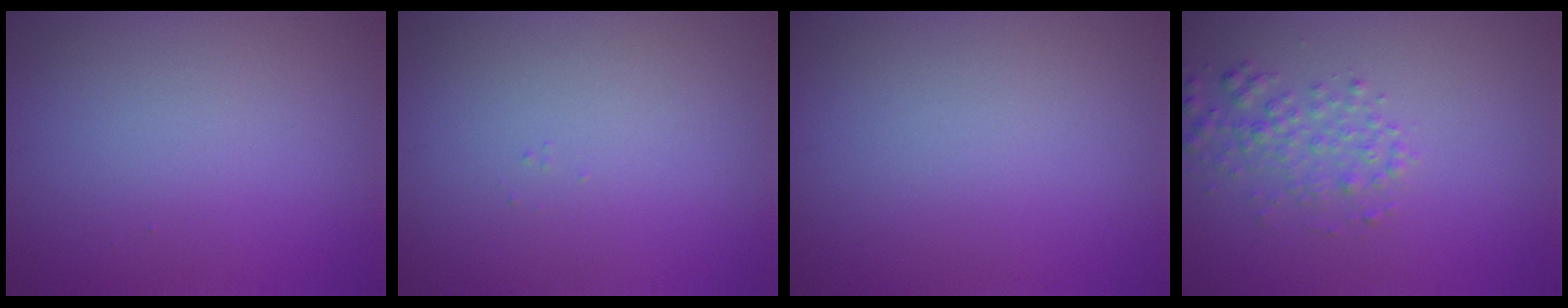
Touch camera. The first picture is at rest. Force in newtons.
{"total": 0.0}
{"total": 0.0}
{"total": 2.2, "press": 2.2, "slide": 0.0}